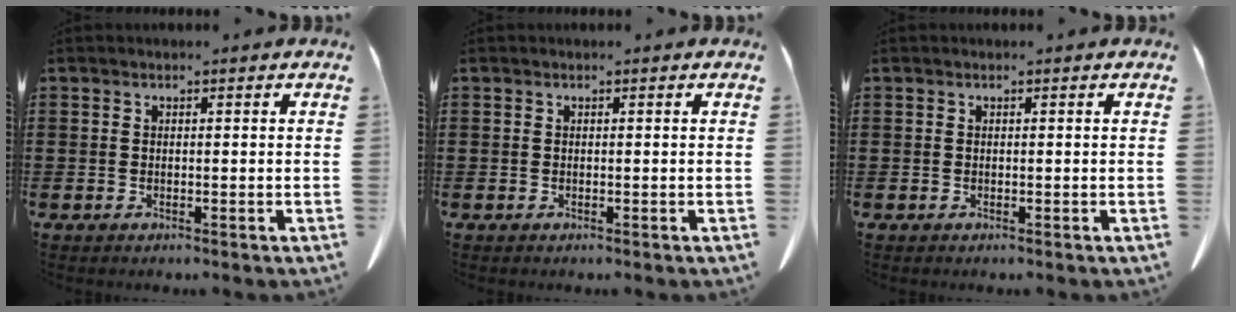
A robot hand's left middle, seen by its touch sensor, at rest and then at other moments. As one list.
[{"total": 0.0}, {"total": 0.0}]